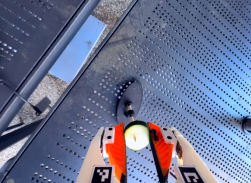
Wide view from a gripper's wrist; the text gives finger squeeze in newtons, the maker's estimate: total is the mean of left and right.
{"total": 12.2, "left": 12.2, "right": 12.1}